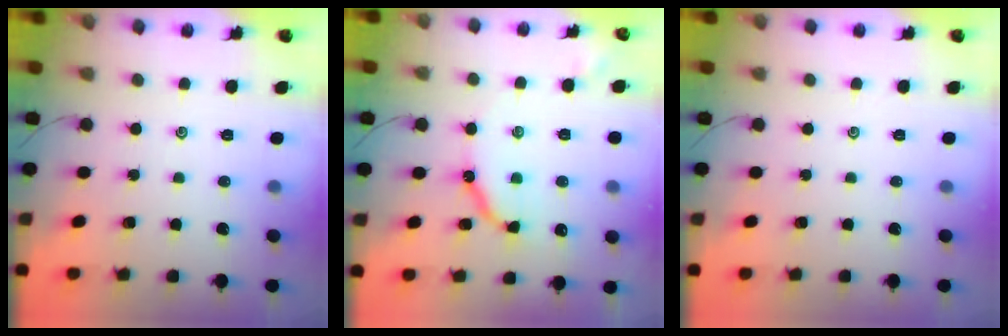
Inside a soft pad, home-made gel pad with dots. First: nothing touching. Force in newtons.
{"total": 10.4, "press": 10.4, "slide": 0.8}
{"total": 0.0}